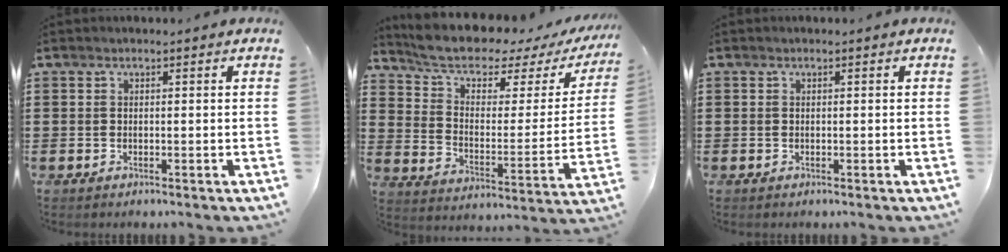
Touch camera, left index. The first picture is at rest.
{"total": 7.1, "force": [5.9, 2.2, 3.3], "torque": [-0.095, -0.038, 0.102]}
{"total": 0.0}